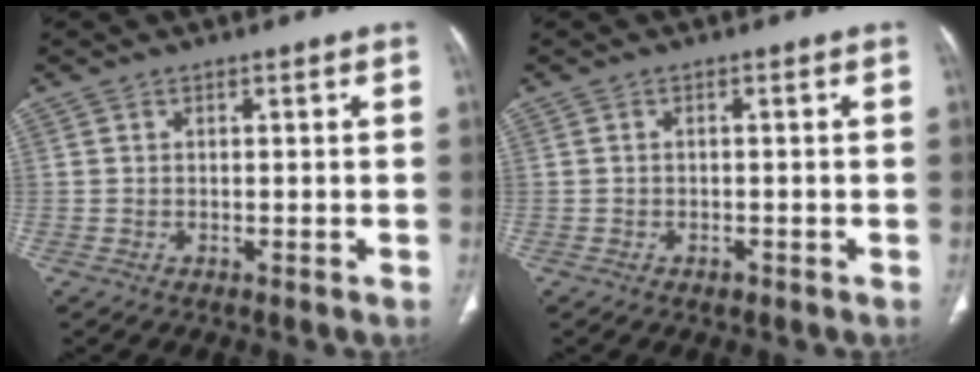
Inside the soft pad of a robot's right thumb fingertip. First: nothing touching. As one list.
[{"total": 1.0, "force": [-0.6, 0.6, 0.5], "torque": [-0.007, 0.004, -0.008]}]